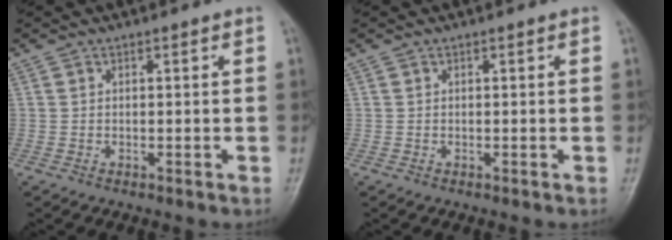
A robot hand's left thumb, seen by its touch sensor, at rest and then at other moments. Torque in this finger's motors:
{"motor_torque": [0.00, 0.00, 0.05, 0.03, 0.00]}